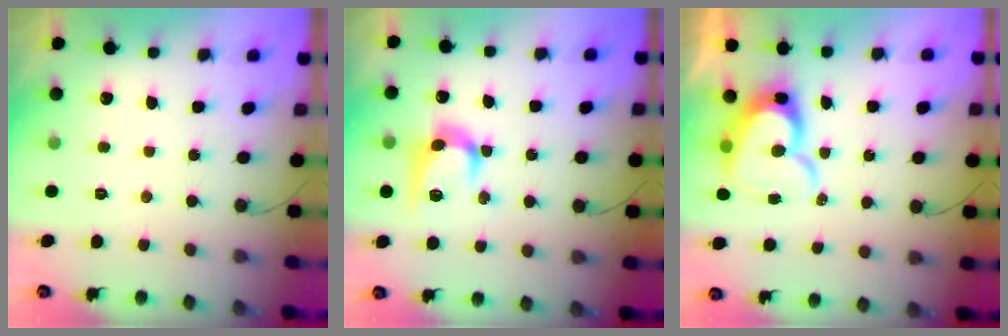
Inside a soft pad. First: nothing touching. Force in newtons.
{"total": 9.9, "press": 9.9, "slide": 0.5}
{"total": 13.7, "press": 13.6, "slide": 1.3}